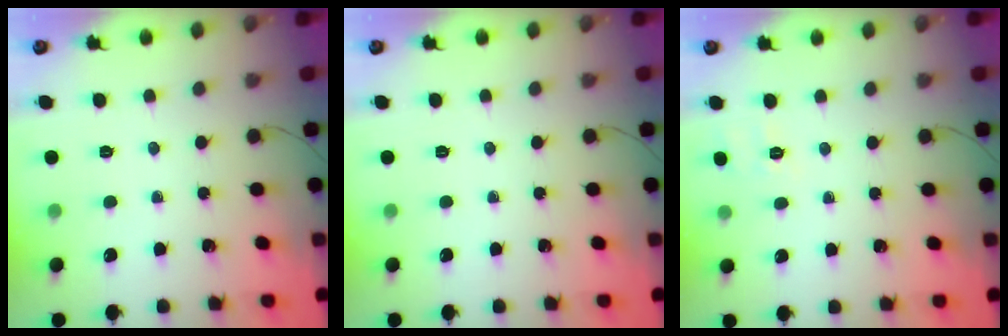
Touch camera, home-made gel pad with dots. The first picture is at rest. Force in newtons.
{"total": 0.0}
{"total": 2.8, "press": 2.2, "slide": 1.8}